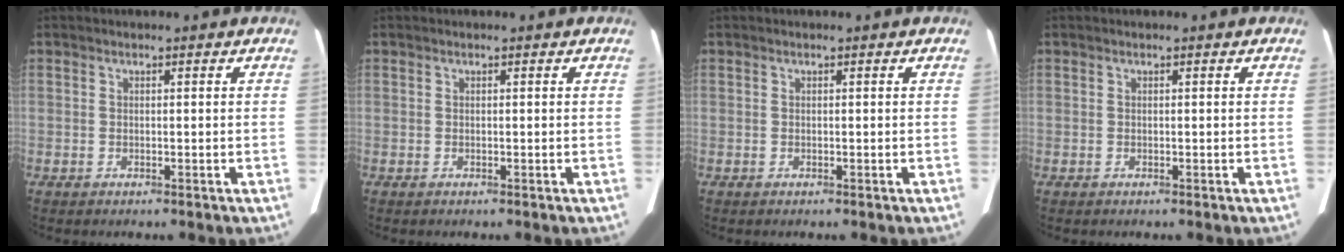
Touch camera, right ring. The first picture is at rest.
{"total": 0.0}
{"total": 0.0}
{"total": 0.0}